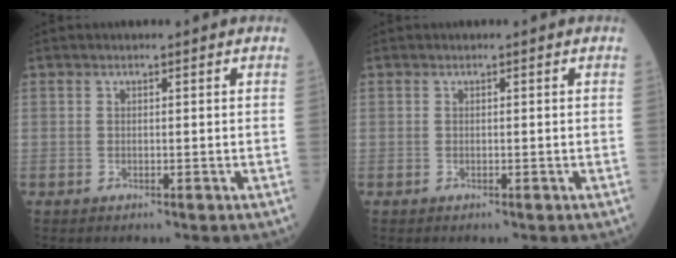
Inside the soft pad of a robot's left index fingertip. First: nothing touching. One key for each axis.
{"total": 0.0}